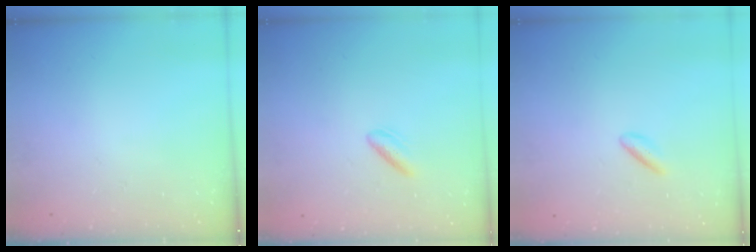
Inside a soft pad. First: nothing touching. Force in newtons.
{"total": 2.6, "press": 2.2, "slide": 1.3}
{"total": 2.2, "press": 1.9, "slide": 1.1}